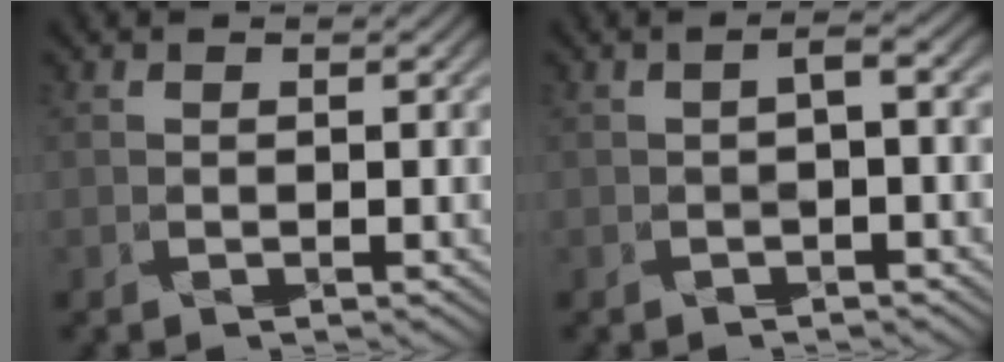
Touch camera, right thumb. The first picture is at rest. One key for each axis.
{"total": 1.5, "fx": -0.4, "fy": 0.2, "fz": 1.4, "tx": -0.039, "ty": 0.004, "tz": -0.006}